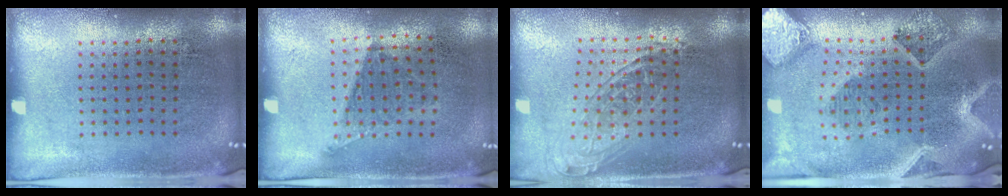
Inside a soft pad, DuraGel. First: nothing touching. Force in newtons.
{"total": 1.1, "press": 0.8, "slide": 0.8}
{"total": 1.5, "press": 1.3, "slide": 0.8}
{"total": 2.8, "press": 2.5, "slide": 1.3}